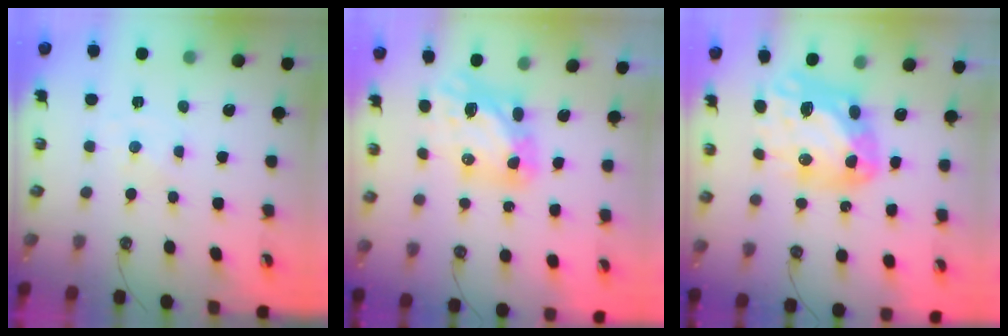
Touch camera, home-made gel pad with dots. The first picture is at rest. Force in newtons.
{"total": 10.8, "press": 10.7, "slide": 1.2}
{"total": 18.0, "press": 17.9, "slide": 1.8}